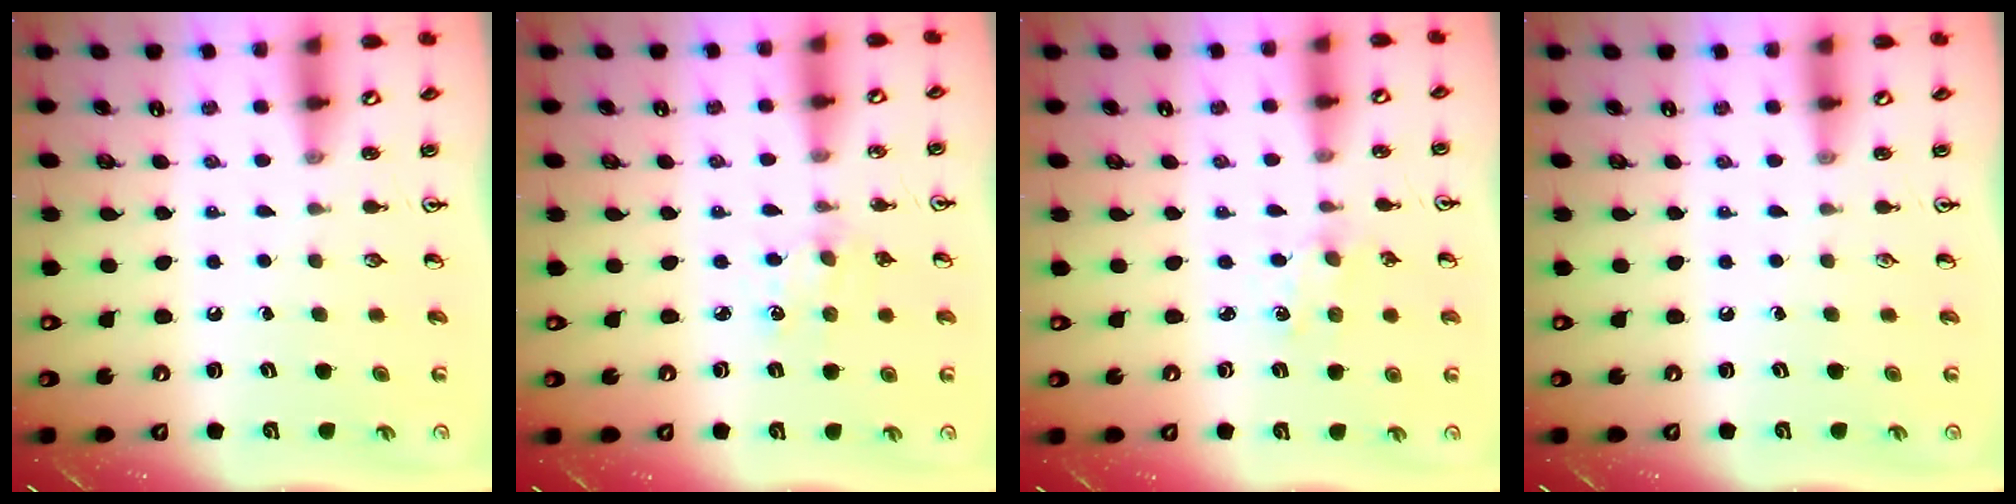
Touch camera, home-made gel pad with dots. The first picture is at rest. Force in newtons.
{"total": 4.5, "press": 4.5, "slide": 0.5}
{"total": 1.0, "press": 0.9, "slide": 0.2}
{"total": 0.0}